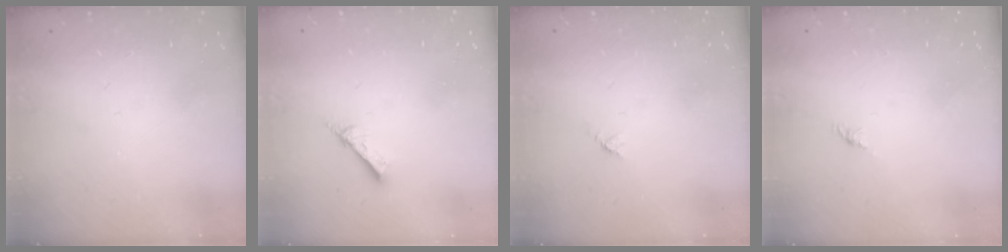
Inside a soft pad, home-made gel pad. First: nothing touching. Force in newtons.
{"total": 2.6, "press": 2.6, "slide": 0.1}
{"total": 2.9, "press": 2.9, "slide": 0.3}
{"total": 0.0}